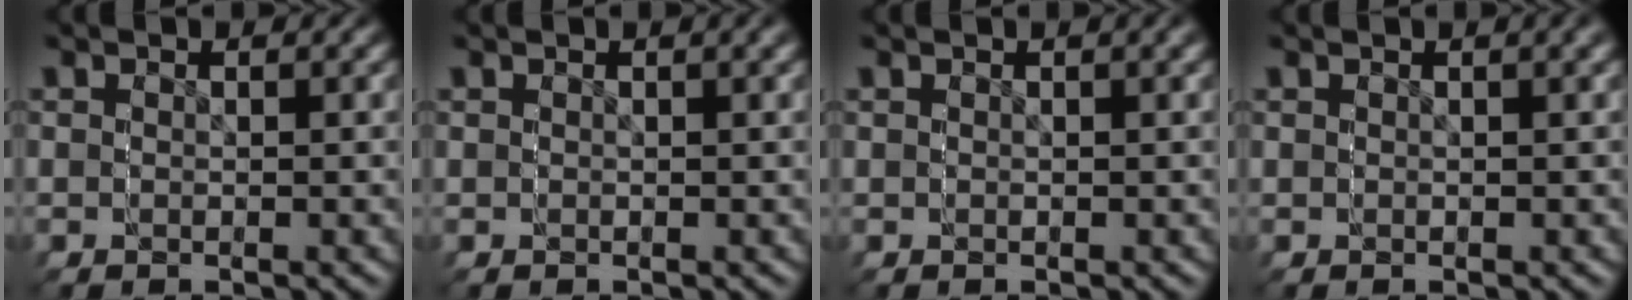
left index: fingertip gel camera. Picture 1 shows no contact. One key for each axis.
{"total": 0.0}
{"total": 0.0}
{"total": 0.0}